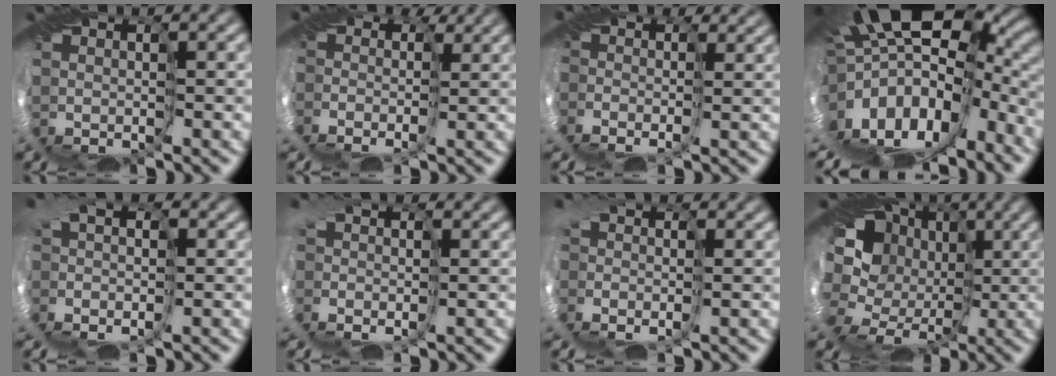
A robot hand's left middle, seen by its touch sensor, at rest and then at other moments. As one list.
[{"total": 4.6, "force": [1.3, 3.7, 2.4], "torque": [-0.028, 0.015, 0.012]}, {"total": 4.1, "force": [1.3, 3.4, 2.0], "torque": [-0.041, 0.009, 0.013]}, {"total": 17.4, "force": [-2.4, 9.4, 14.4], "torque": [-0.252, -0.057, -0.008]}, {"total": 4.0, "force": [-1.3, 2.4, 2.9], "torque": [-0.039, 0.006, -0.024]}, {"total": 2.5, "force": [-0.5, 1.6, 1.9], "torque": [-0.028, 0.003, -0.016]}, {"total": 3.1, "force": [-1.0, 2.2, 2.0], "torque": [-0.031, 0.002, -0.015]}, {"total": 15.6, "force": [-2.3, 13.6, 7.2], "torque": [-0.140, -0.006, -0.063]}]